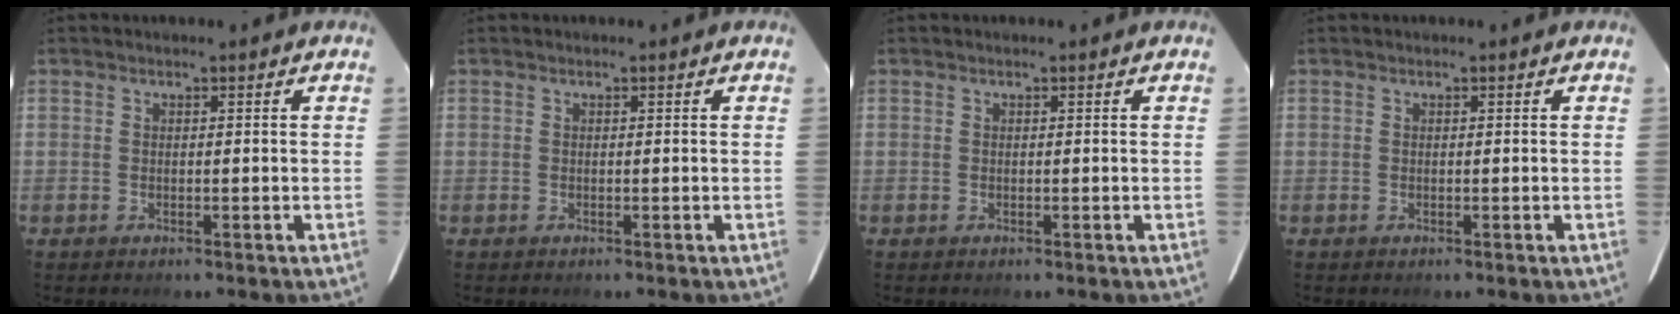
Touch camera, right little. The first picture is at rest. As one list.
[{"total": 0.0}, {"total": 0.0}, {"total": 0.0}]